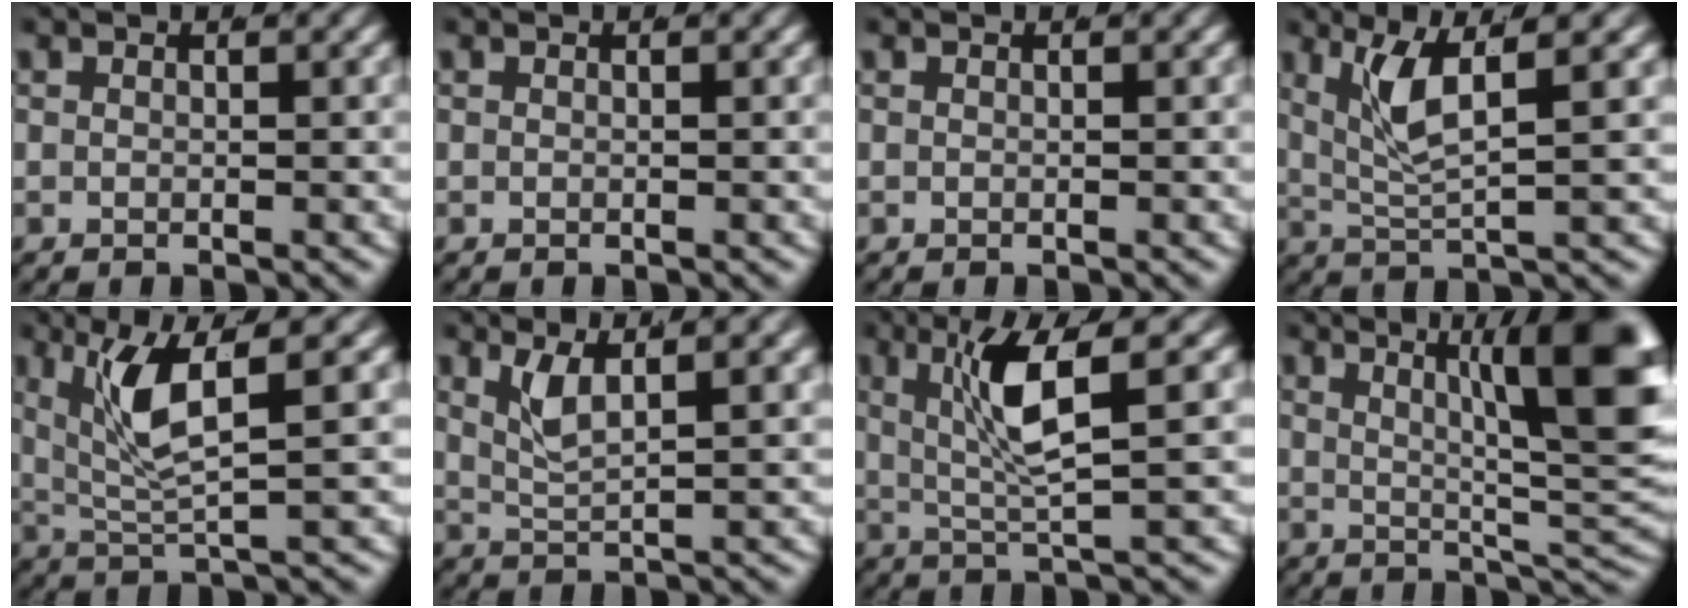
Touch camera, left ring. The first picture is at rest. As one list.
[{"total": 0.0}, {"total": 0.0}, {"total": 4.5, "force": [1.7, 1.3, 4.0], "torque": [-0.089, 0.001, 0.034]}, {"total": 5.7, "force": [1.8, 1.9, 5.1], "torque": [-0.107, 0.002, 0.035]}, {"total": 3.1, "force": [1.4, 0.8, 2.6], "torque": [-0.065, -0.003, 0.030]}, {"total": 5.0, "force": [1.2, 0.5, 4.8], "torque": [-0.093, -0.002, 0.028]}, {"total": 14.0, "force": [4.4, 5.2, 12.2], "torque": [-0.119, 0.024, 0.054]}]